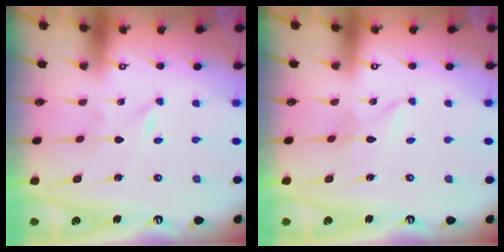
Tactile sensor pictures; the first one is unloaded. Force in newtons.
{"total": 2.3, "press": 2.3, "slide": 0.3}